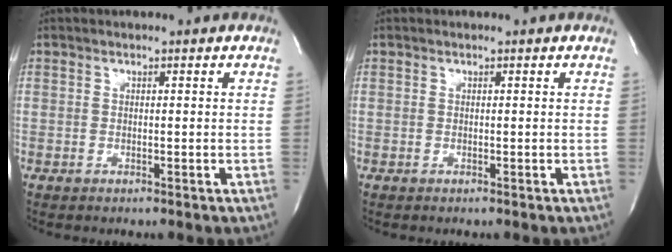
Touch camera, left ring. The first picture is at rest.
{"total": 0.0}